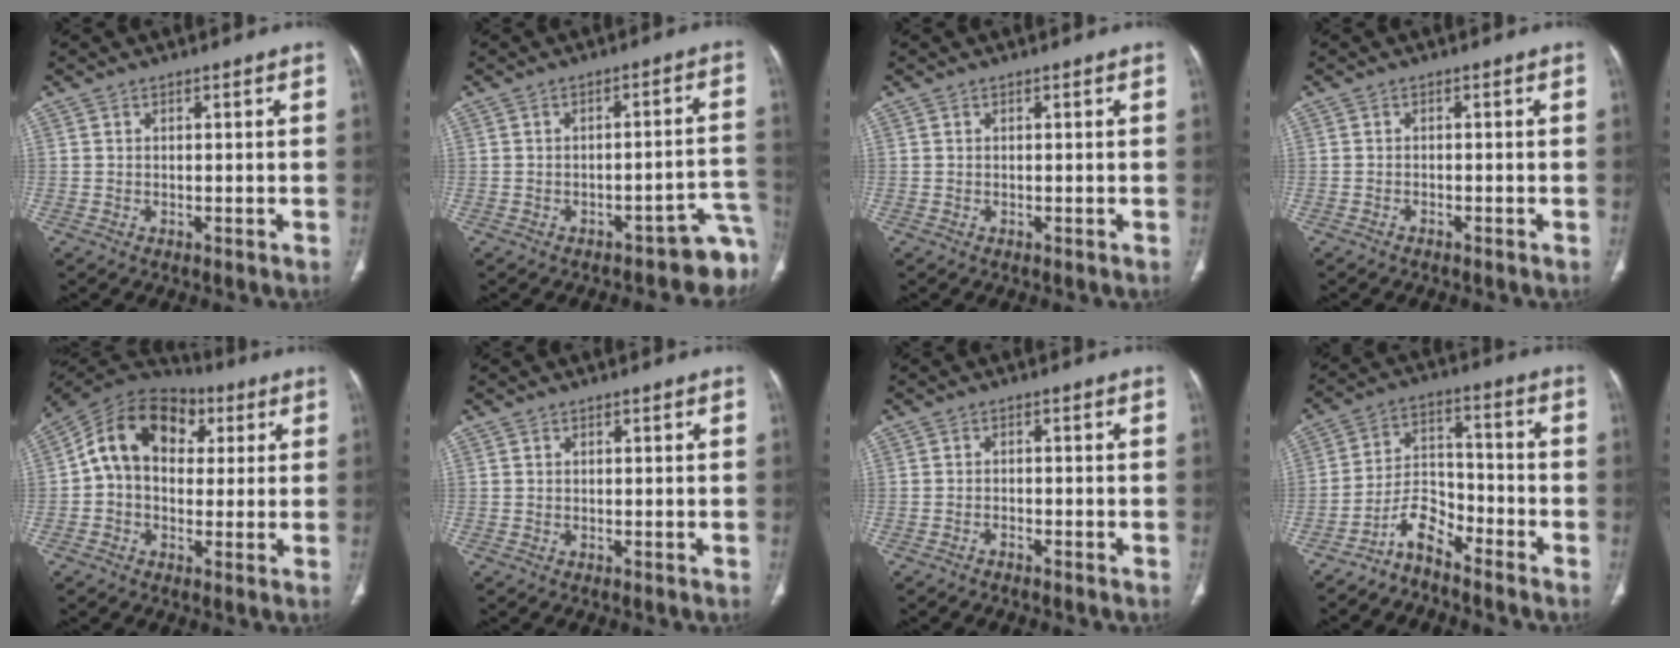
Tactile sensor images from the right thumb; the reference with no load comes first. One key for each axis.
{"total": 8.5, "fx": -5.6, "fy": 3.2, "fz": 5.6, "tx": -0.027, "ty": 0.067, "tz": -0.070}
{"total": 0.0}
{"total": 0.7, "fx": -0.6, "fy": 0.2, "fz": 0.3, "tx": -0.012, "ty": 0.005, "tz": -0.009}
{"total": 14.7, "fx": 3.1, "fy": 10.6, "fz": 9.7, "tx": -0.137, "ty": 0.035, "tz": 0.040}
{"total": 0.0}
{"total": 1.2, "fx": -1.1, "fy": 0.3, "fz": 0.4, "tx": -0.014, "ty": 0.010, "tz": -0.016}
{"total": 6.9, "fx": -5.8, "fy": 2.6, "fz": 2.7, "tx": -0.046, "ty": 0.065, "tz": -0.117}